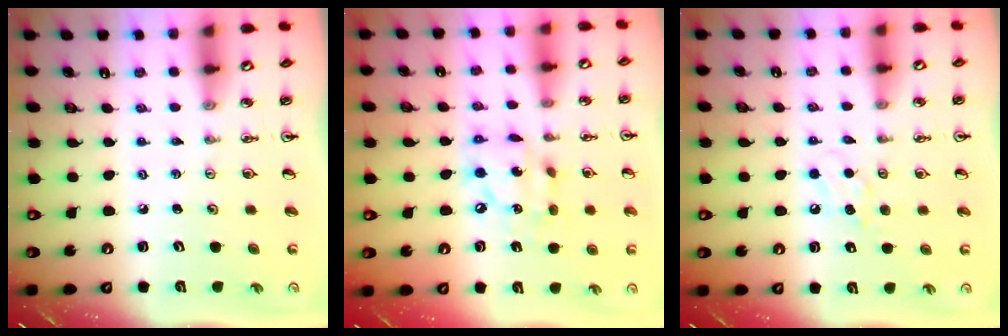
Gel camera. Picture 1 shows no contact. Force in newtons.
{"total": 9.5, "press": 9.4, "slide": 0.9}
{"total": 5.1, "press": 4.9, "slide": 1.4}